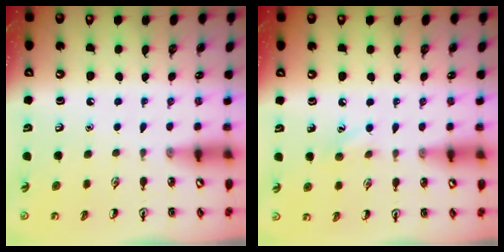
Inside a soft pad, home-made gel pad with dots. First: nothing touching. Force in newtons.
{"total": 6.5, "press": 6.2, "slide": 2.0}